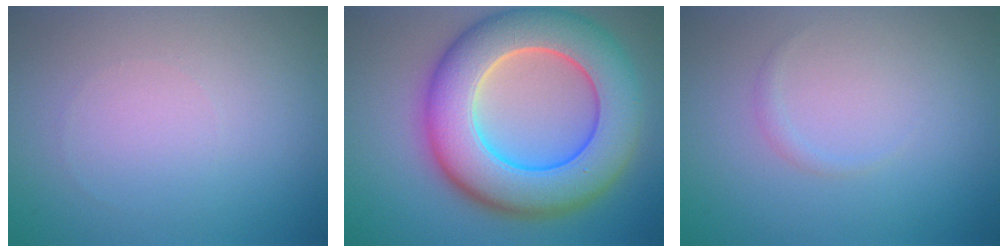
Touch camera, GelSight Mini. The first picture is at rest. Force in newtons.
{"total": 12.3, "press": 12.3, "slide": 0.5}
{"total": 0.6, "press": 0.6, "slide": 0.1}